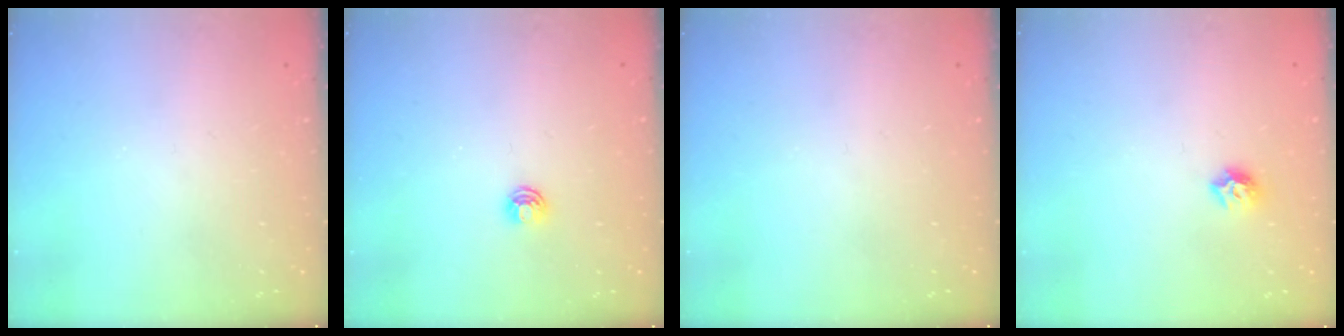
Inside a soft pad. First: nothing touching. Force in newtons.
{"total": 4.2, "press": 4.2, "slide": 0.6}
{"total": 0.0}
{"total": 5.3, "press": 5.3, "slide": 0.7}